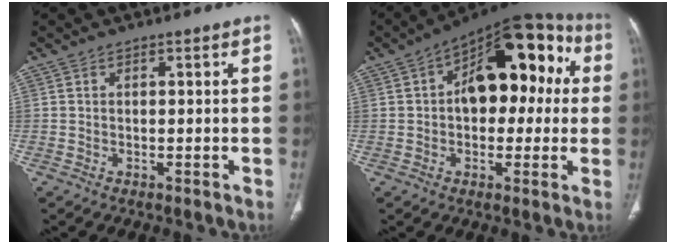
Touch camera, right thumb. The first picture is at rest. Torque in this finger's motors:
{"motor_torque": [-0.59, 1.33, 0.77, -0.59, 0.14]}